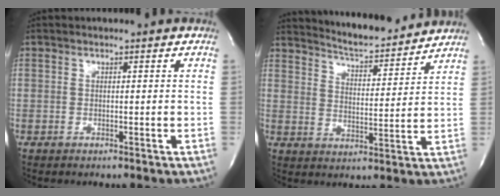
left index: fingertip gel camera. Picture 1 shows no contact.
{"total": 12.2, "force": [11.6, 1.2, 3.3], "torque": [-0.058, -0.001, 0.172]}